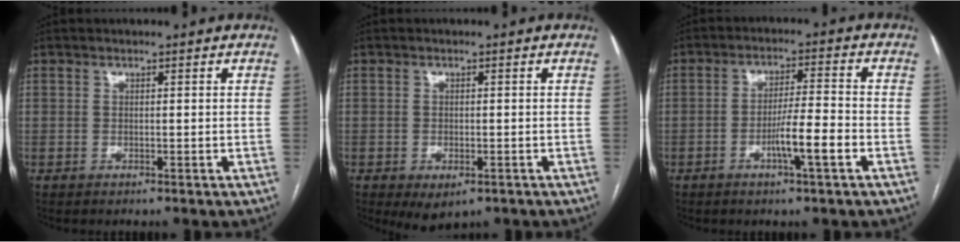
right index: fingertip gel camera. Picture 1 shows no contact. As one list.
[{"total": 3.7, "force": [-2.0, 2.0, 2.5], "torque": [-0.035, -0.006, -0.016]}, {"total": 6.8, "force": [-2.8, 0.1, 6.2], "torque": [-0.109, 0.001, -0.048]}]